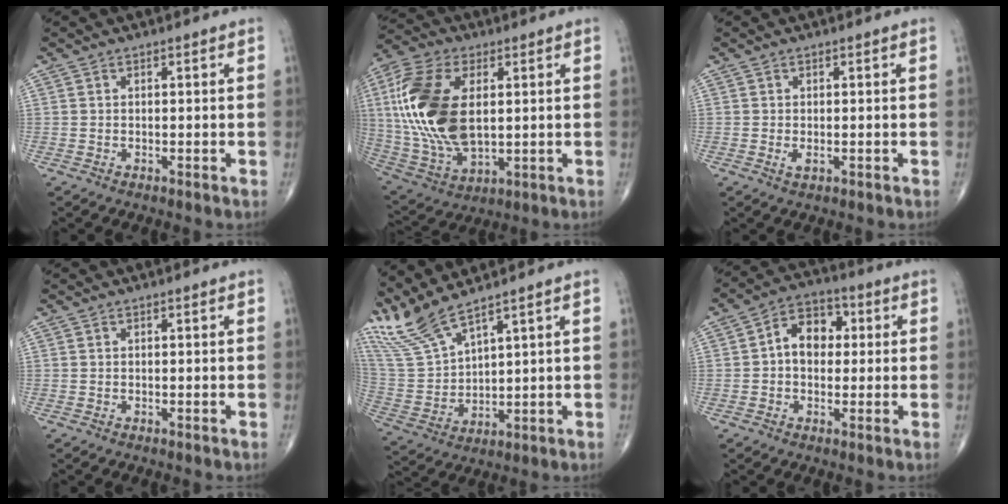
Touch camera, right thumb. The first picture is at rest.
{"total": 21.3, "force": [2.9, 11.8, 17.5], "torque": [-0.374, -0.013, 0.057]}
{"total": 1.2, "force": [-0.3, 0.6, 1.0], "torque": [-0.016, -0.003, -0.005]}
{"total": 0.0}
{"total": 10.0, "force": [8.9, 1.0, 4.4], "torque": [-0.110, -0.041, 0.204]}
{"total": 8.4, "force": [0.8, 6.1, 5.7], "torque": [-0.064, 0.022, 0.004]}